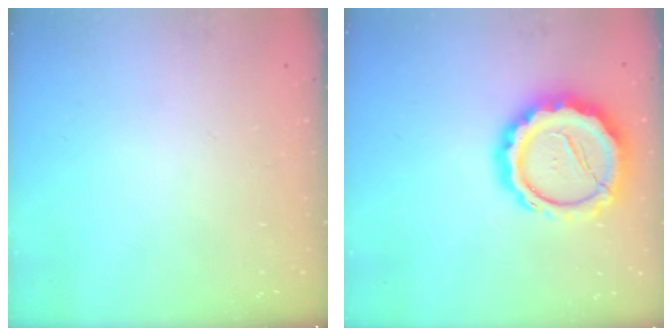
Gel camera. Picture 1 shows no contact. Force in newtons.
{"total": 17.6, "press": 17.3, "slide": 3.2}